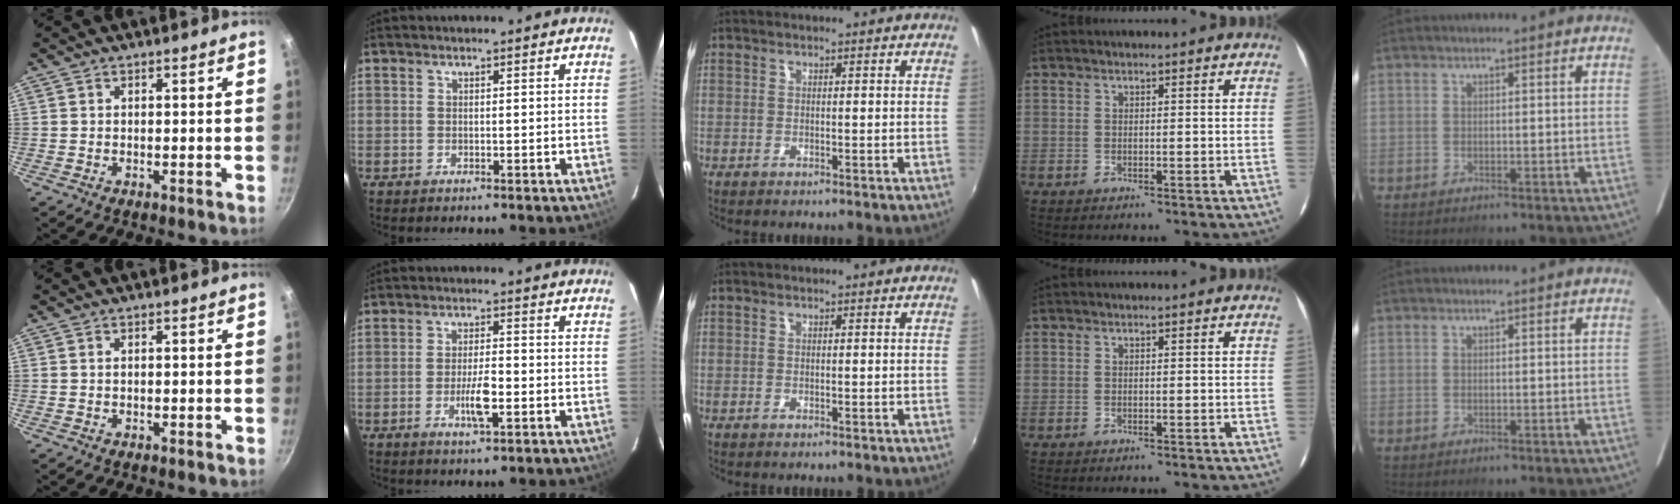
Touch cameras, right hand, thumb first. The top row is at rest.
{"thumb": {"total": 0.5, "force": [0.1, 0.3, 0.3], "torque": [-0.006, 0.002, 0.002]}, "index": {"total": 5.5, "force": [-1.8, 1.4, 5.0], "torque": [-0.097, -0.003, -0.033]}}